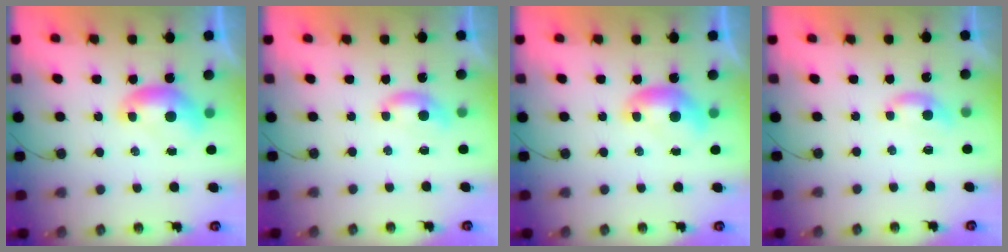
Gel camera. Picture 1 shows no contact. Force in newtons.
{"total": 1.6, "press": 1.5, "slide": 0.5}
{"total": 0.0}
{"total": 1.9, "press": 1.9, "slide": 0.5}